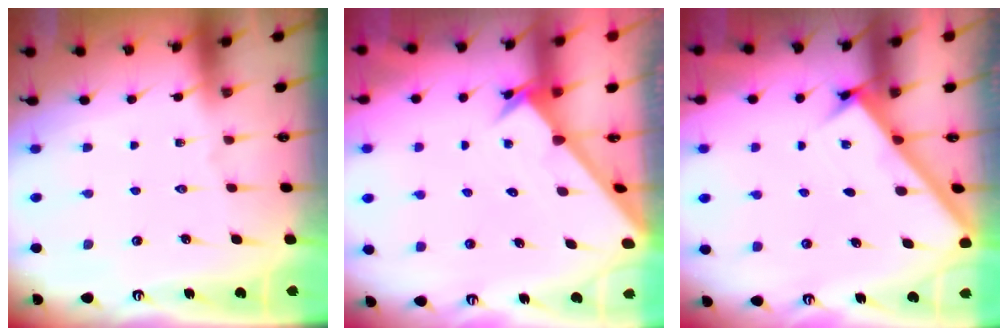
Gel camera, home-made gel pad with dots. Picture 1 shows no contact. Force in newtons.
{"total": 2.5, "press": 2.5, "slide": 0.2}
{"total": 2.8, "press": 2.8, "slide": 0.3}